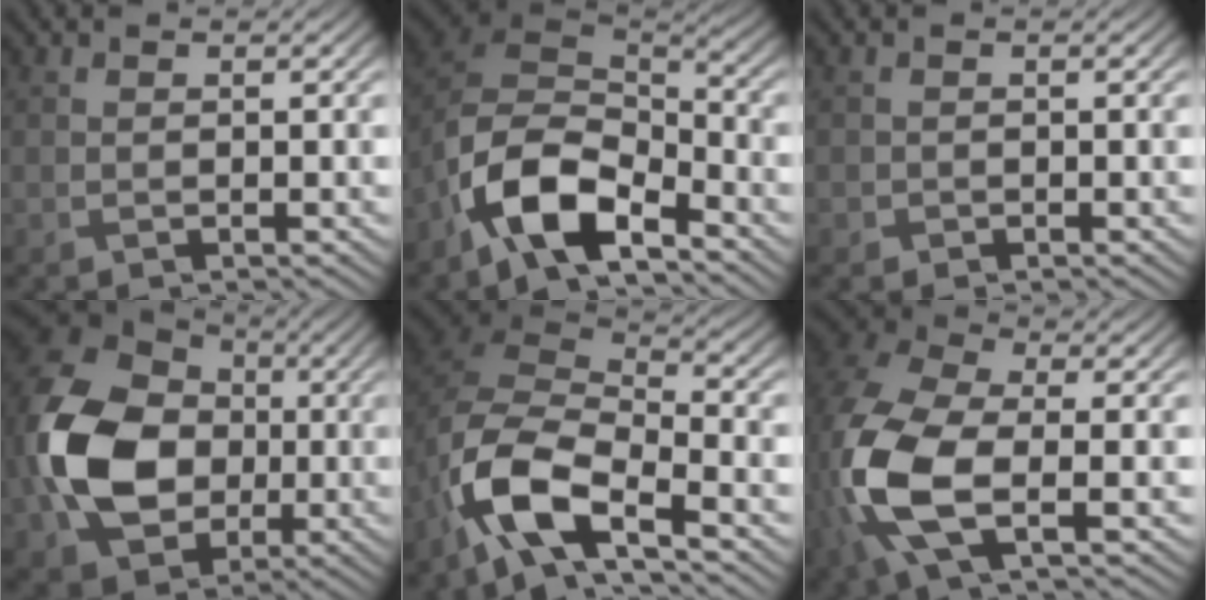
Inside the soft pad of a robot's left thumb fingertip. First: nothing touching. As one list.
[{"total": 12.1, "force": [-7.0, 5.9, 7.8], "torque": [-0.162, -0.021, -0.140]}, {"total": 0.7, "force": [-0.3, 0.6, 0.0], "torque": [0.003, -0.005, -0.007]}, {"total": 16.0, "force": [-1.3, 12.2, 10.2], "torque": [-0.257, -0.008, -0.026]}, {"total": 11.7, "force": [-6.4, 5.0, 8.5], "torque": [-0.181, -0.016, -0.137]}, {"total": 13.1, "force": [-2.5, 7.0, 10.7], "torque": [-0.297, -0.017, -0.055]}]